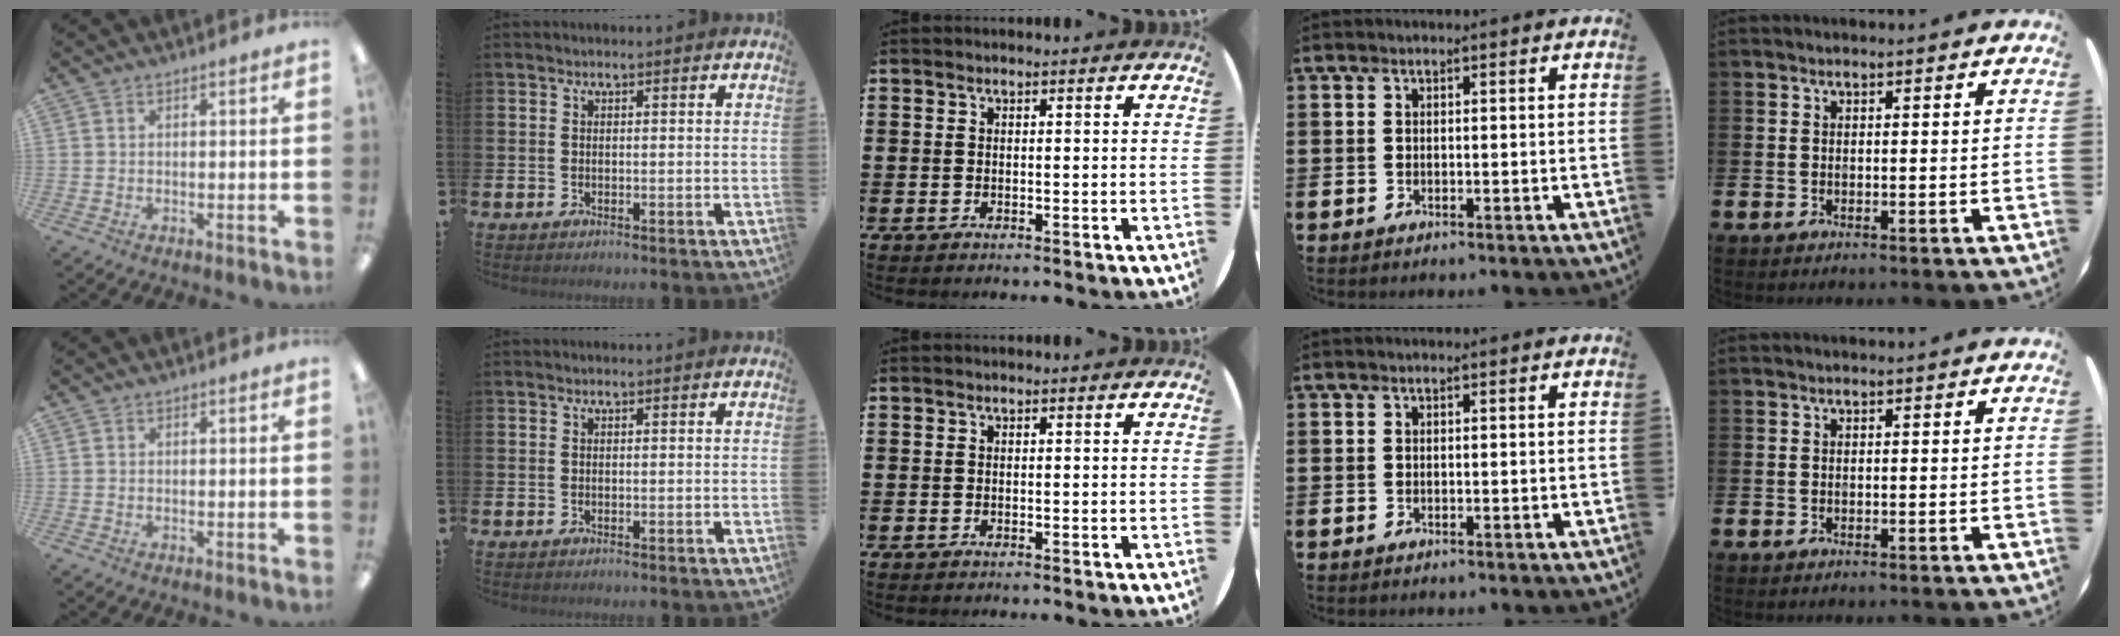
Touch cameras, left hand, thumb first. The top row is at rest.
{}